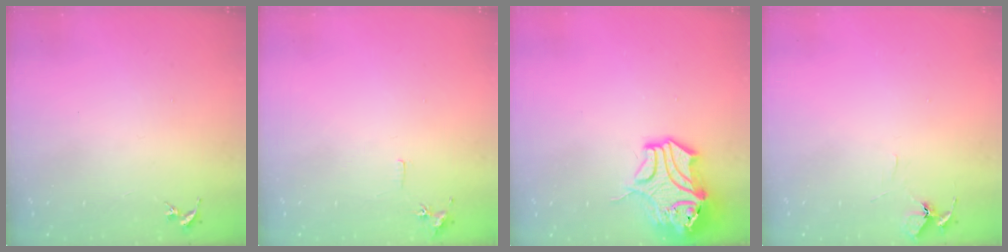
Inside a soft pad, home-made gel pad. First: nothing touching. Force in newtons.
{"total": 5.6, "press": 5.6, "slide": 0.7}
{"total": 14.2, "press": 14.1, "slide": 1.9}
{"total": 5.8, "press": 5.8, "slide": 0.6}